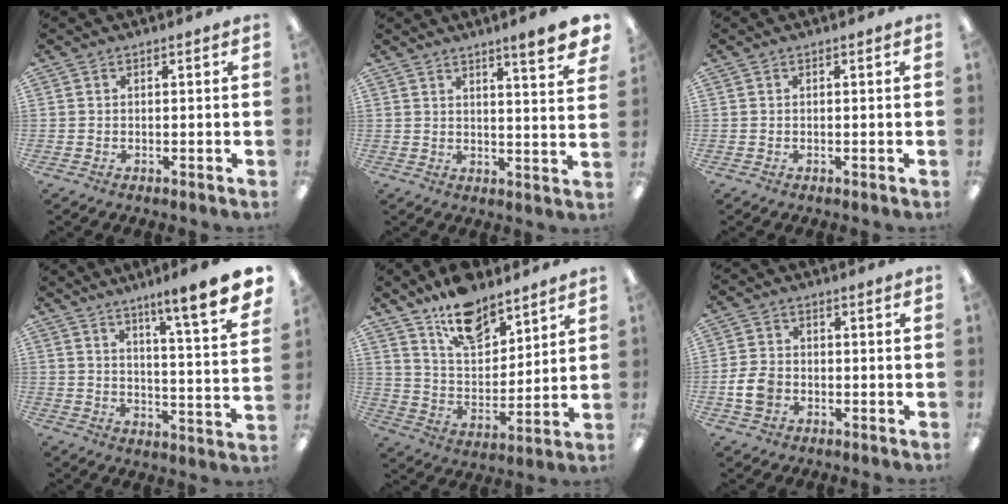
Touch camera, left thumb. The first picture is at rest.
{"total": 7.2, "force": [5.6, 0.5, 4.6], "torque": [-0.061, -0.037, 0.088]}
{"total": 0.0}
{"total": 11.1, "force": [8.5, 0.3, 7.2], "torque": [-0.097, -0.072, 0.129]}
{"total": 13.4, "force": [10.5, 6.1, 5.7], "torque": [-0.095, -0.063, 0.194]}
{"total": 5.8, "force": [-1.5, 4.4, 3.5], "torque": [-0.078, 0.005, -0.028]}